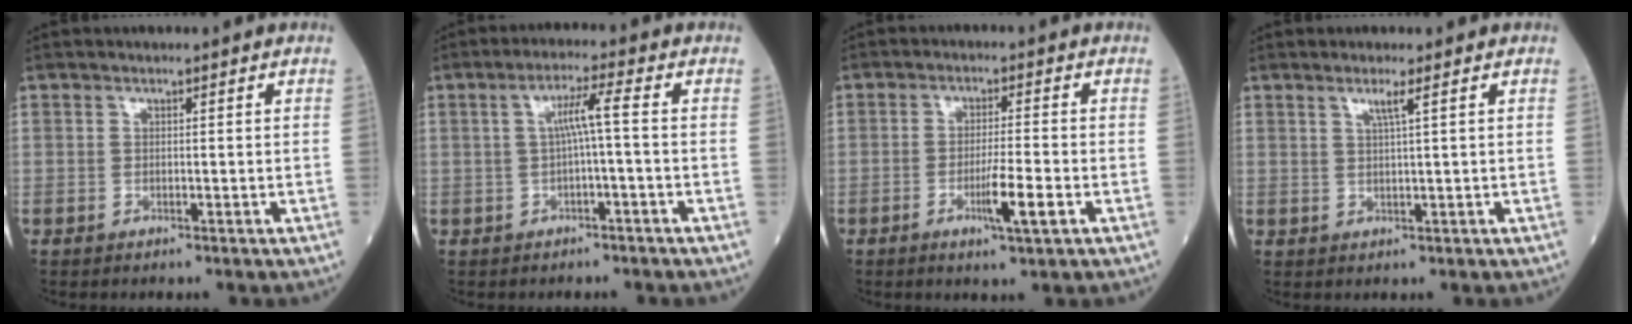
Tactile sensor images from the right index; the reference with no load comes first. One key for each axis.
{"total": 4.1, "fx": -0.1, "fy": -0.4, "fz": 4.1, "tx": -0.074, "ty": 0.014, "tz": 0.001}
{"total": 5.5, "fx": -2.1, "fy": -0.1, "fz": 5.1, "tx": -0.086, "ty": -0.009, "tz": -0.036}
{"total": 2.0, "fx": 1.1, "fy": -0.5, "fz": 1.7, "tx": -0.036, "ty": -0.004, "tz": 0.022}